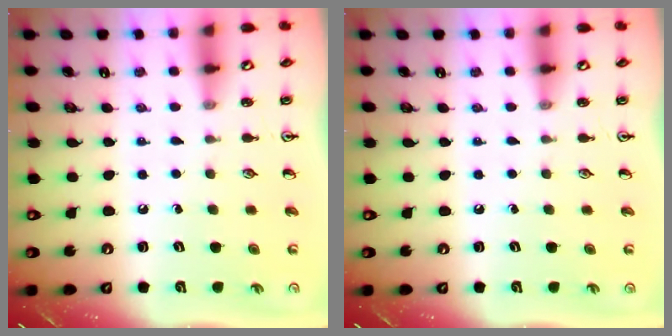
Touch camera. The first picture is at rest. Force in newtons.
{"total": 0.0}